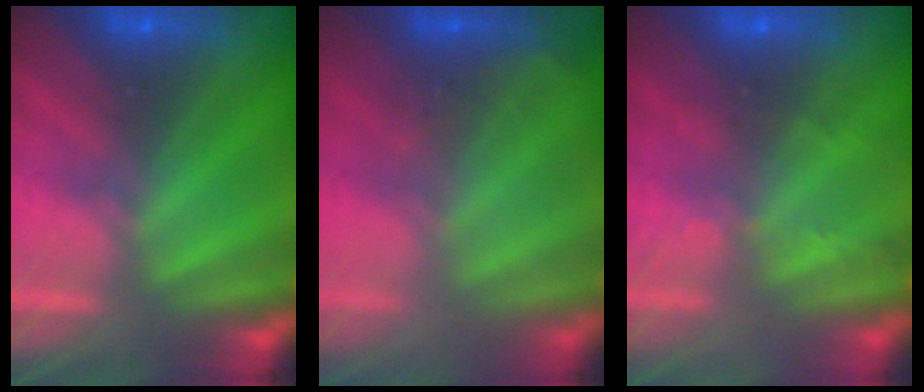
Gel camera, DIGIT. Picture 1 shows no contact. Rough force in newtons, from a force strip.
{"total": 2.2}
{"total": 2.1}